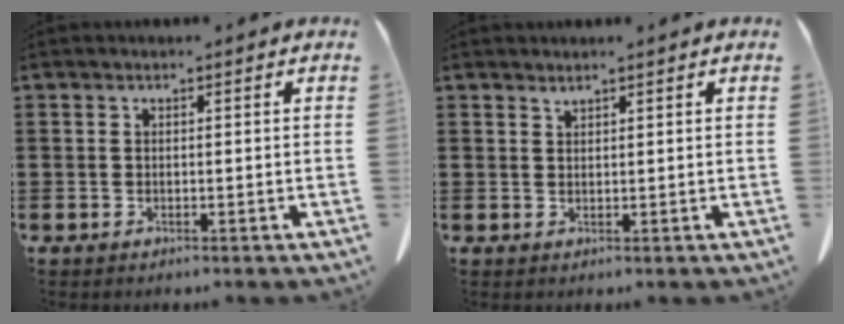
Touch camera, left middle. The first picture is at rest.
{"total": 1.0, "force": [0.9, 0.0, 0.2], "torque": [-0.007, -0.003, 0.019]}